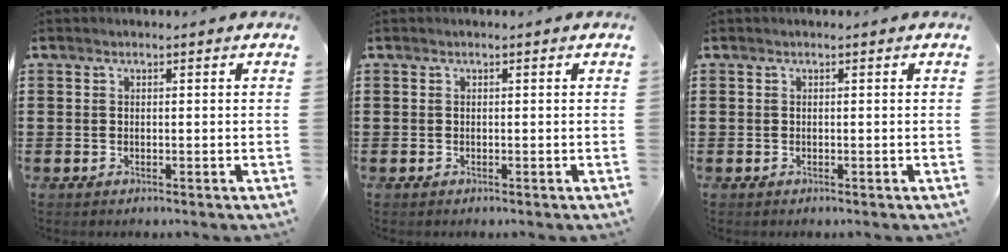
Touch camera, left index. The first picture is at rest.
{"total": 0.0}
{"total": 0.0}